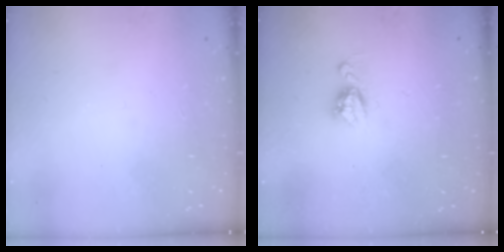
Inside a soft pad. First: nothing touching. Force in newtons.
{"total": 7.7, "press": 7.7, "slide": 0.6}